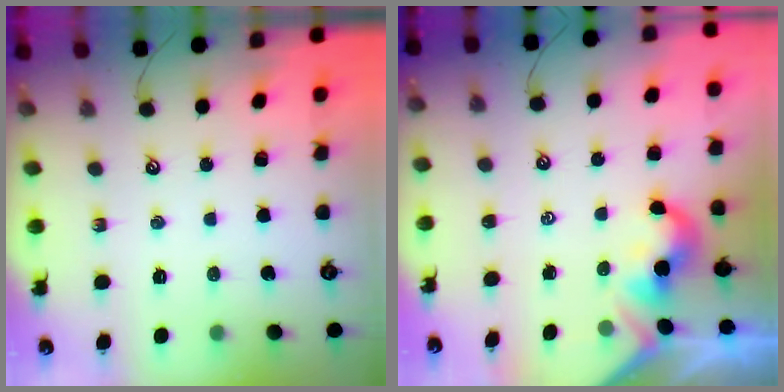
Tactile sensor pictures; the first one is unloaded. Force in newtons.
{"total": 2.1, "press": 2.0, "slide": 0.5}